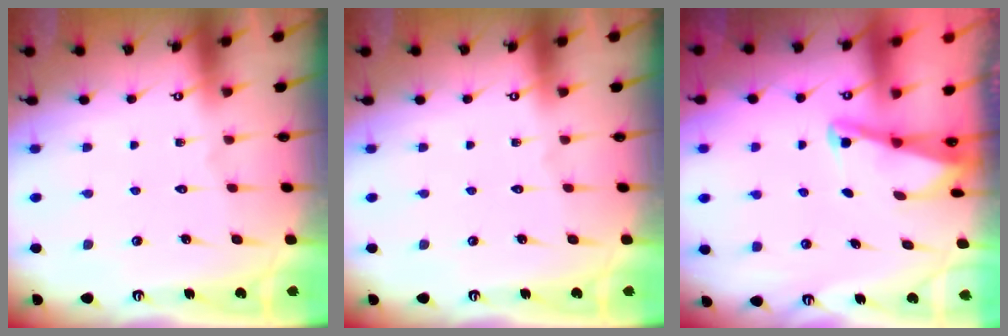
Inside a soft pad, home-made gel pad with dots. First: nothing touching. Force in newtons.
{"total": 0.0}
{"total": 2.2, "press": 2.1, "slide": 0.4}